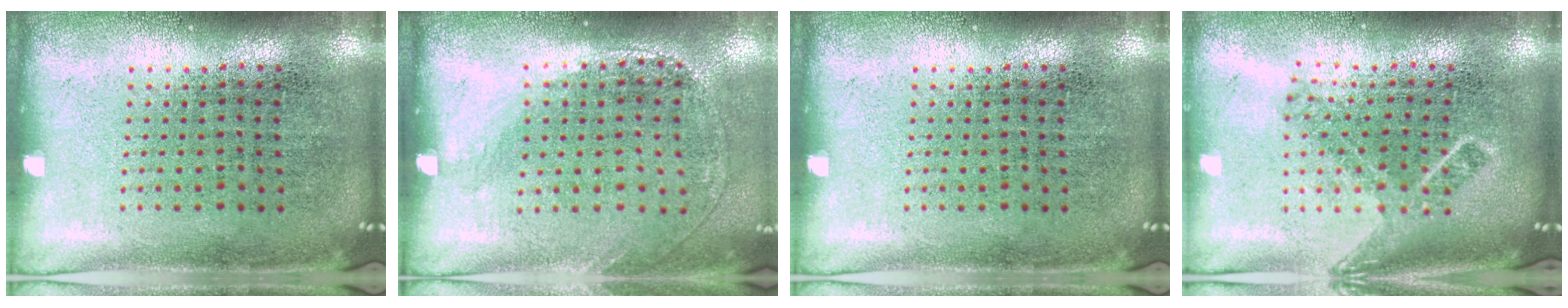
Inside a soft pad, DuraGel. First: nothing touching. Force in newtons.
{"total": 1.4, "press": 1.0, "slide": 1.0}
{"total": 0.0}
{"total": 1.7, "press": 1.2, "slide": 1.1}